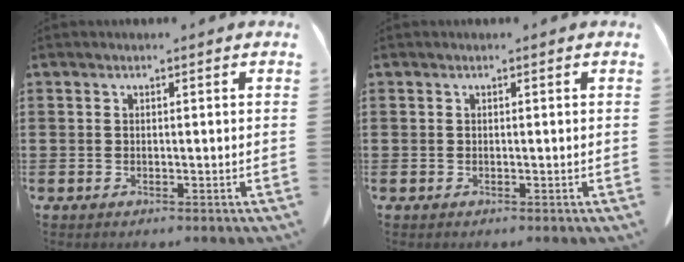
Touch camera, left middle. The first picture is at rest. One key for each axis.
{"total": 0.0}